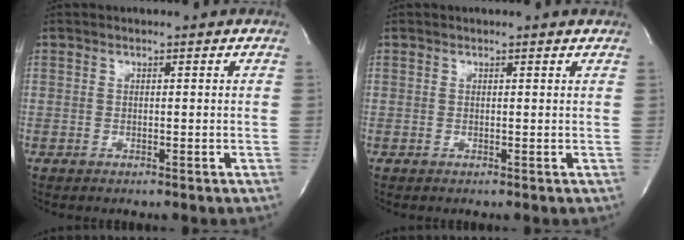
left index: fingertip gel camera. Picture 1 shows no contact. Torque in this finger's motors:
{"motor_torque": [0.17, -0.18, -0.02, -0.01]}